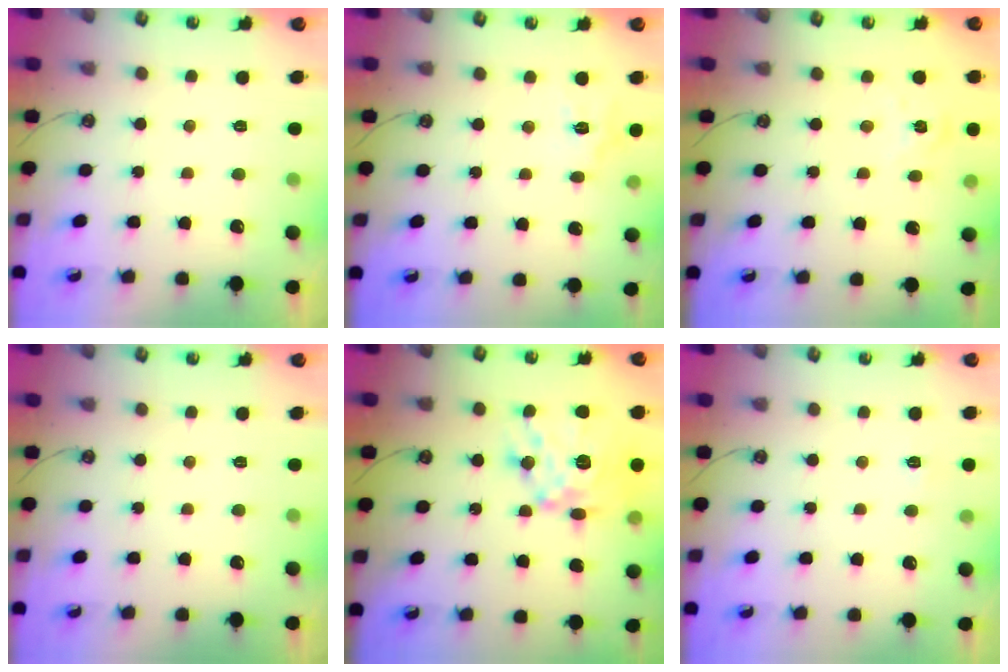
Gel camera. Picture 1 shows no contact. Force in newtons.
{"total": 8.1, "press": 8.1, "slide": 0.8}
{"total": 2.7, "press": 2.7, "slide": 0.3}
{"total": 0.0}
{"total": 18.0, "press": 18.0, "slide": 1.6}
{"total": 4.2, "press": 4.2, "slide": 0.5}